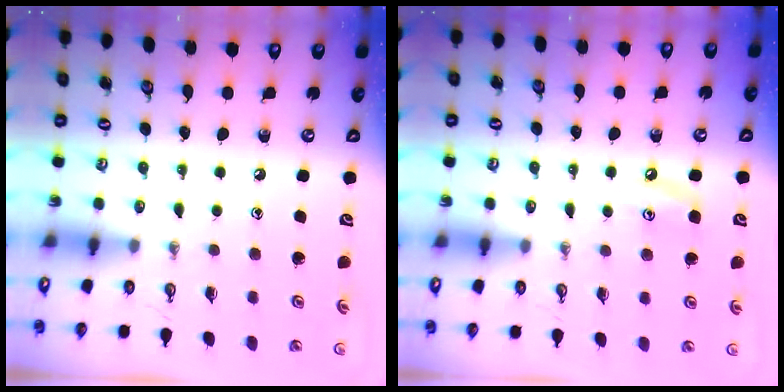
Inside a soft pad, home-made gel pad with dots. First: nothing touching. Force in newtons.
{"total": 4.4, "press": 4.4, "slide": 0.7}